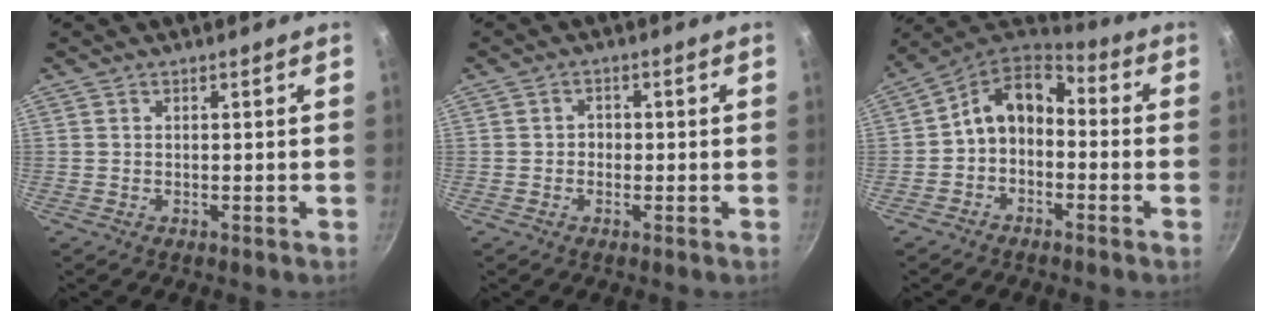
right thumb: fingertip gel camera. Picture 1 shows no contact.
{"total": 1.9, "force": [-0.4, 1.7, 0.7], "torque": [-0.002, 0.005, -0.009]}
{"total": 10.9, "force": [-0.7, 7.8, 7.6], "torque": [-0.114, 0.053, -0.033]}